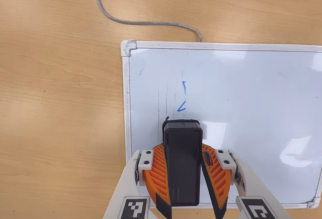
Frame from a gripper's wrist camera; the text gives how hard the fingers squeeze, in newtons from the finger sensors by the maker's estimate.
{"total": 9.5, "left": 8.9, "right": 10.2}